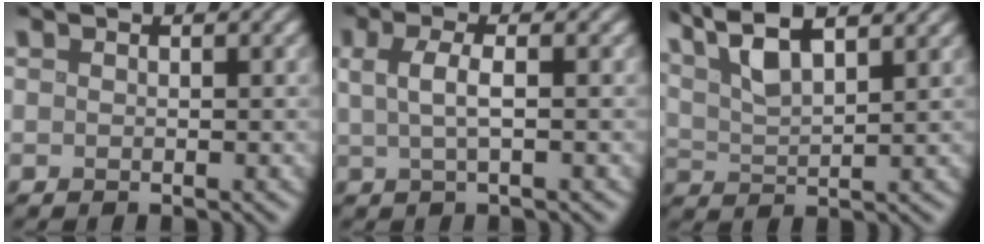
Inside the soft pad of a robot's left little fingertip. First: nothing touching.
{"total": 2.6, "force": [0.3, 0.8, 2.5], "torque": [-0.046, 0.004, 0.004]}
{"total": 7.9, "force": [5.3, 2.5, 5.3], "torque": [-0.095, 0.031, 0.068]}